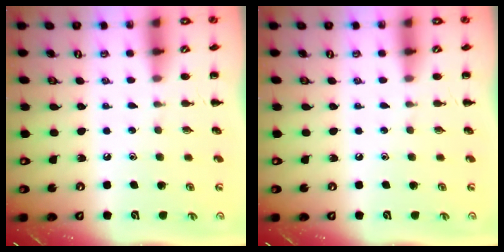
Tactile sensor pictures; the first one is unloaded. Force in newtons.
{"total": 0.0}